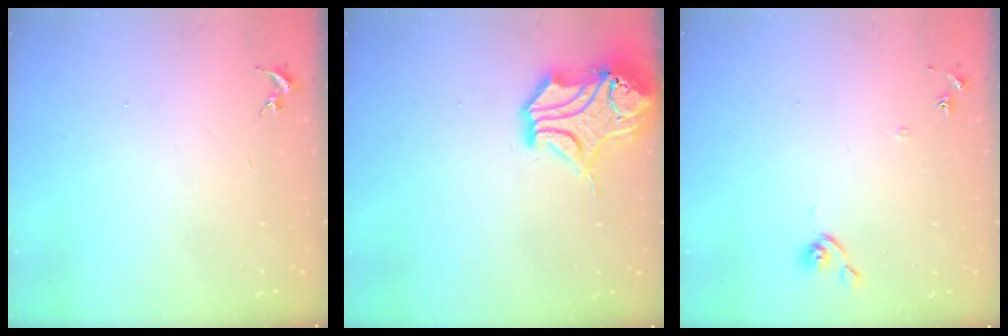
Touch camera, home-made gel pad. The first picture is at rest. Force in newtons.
{"total": 17.3, "press": 17.2, "slide": 2.1}
{"total": 7.1, "press": 7.0, "slide": 0.6}